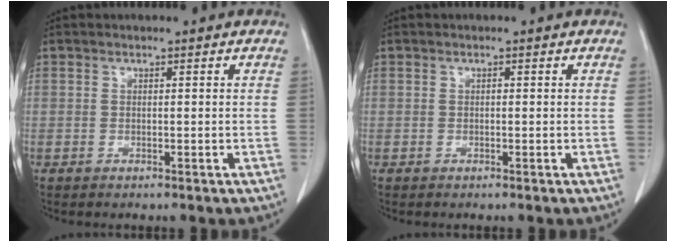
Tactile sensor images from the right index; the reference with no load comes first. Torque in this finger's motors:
{"motor_torque": [0.07, -0.03, 0.06, 0.02]}